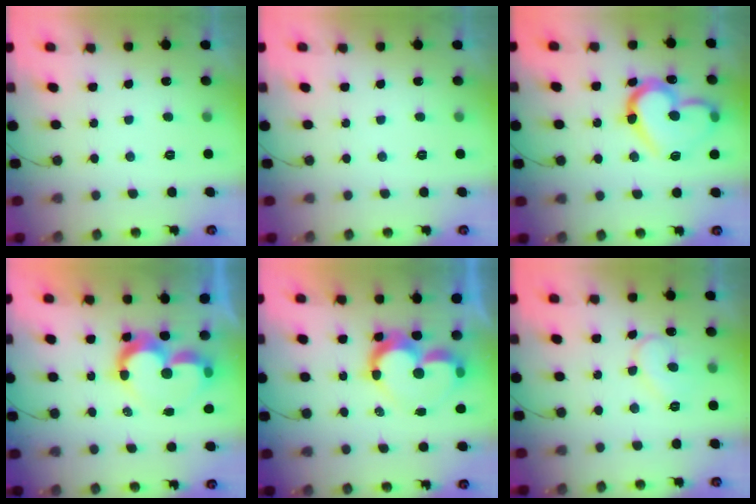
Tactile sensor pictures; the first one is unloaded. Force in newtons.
{"total": 0.0}
{"total": 18.4, "press": 18.2, "slide": 2.0}
{"total": 10.6, "press": 10.6, "slide": 0.7}
{"total": 12.3, "press": 12.2, "slide": 1.1}
{"total": 8.7, "press": 8.6, "slide": 0.6}